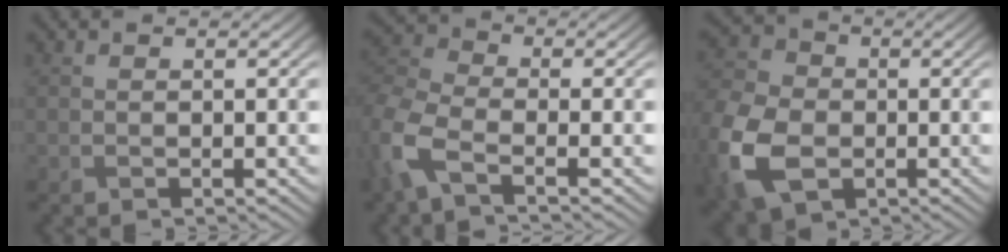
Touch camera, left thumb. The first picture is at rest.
{"total": 6.3, "force": [-2.9, 2.9, 4.8], "torque": [-0.131, -0.010, -0.078]}
{"total": 12.9, "force": [-3.8, 9.2, 8.2], "torque": [-0.247, -0.043, -0.072]}